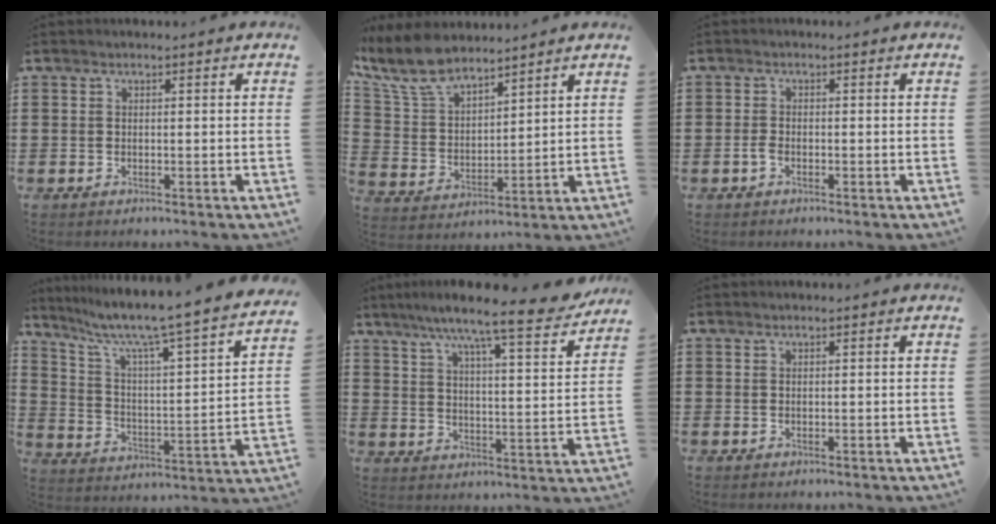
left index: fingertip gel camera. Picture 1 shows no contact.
{"total": 8.8, "force": [7.5, 2.8, 3.7], "torque": [-0.103, -0.022, 0.140]}
{"total": 1.4, "force": [-0.6, 0.6, 1.1], "torque": [-0.030, -0.002, -0.015]}
{"total": 6.7, "force": [5.5, -0.1, 3.8], "torque": [-0.099, -0.055, 0.082]}
{"total": 9.7, "force": [8.0, -0.2, 5.5], "torque": [-0.120, -0.050, 0.127]}
{"total": 0.0}